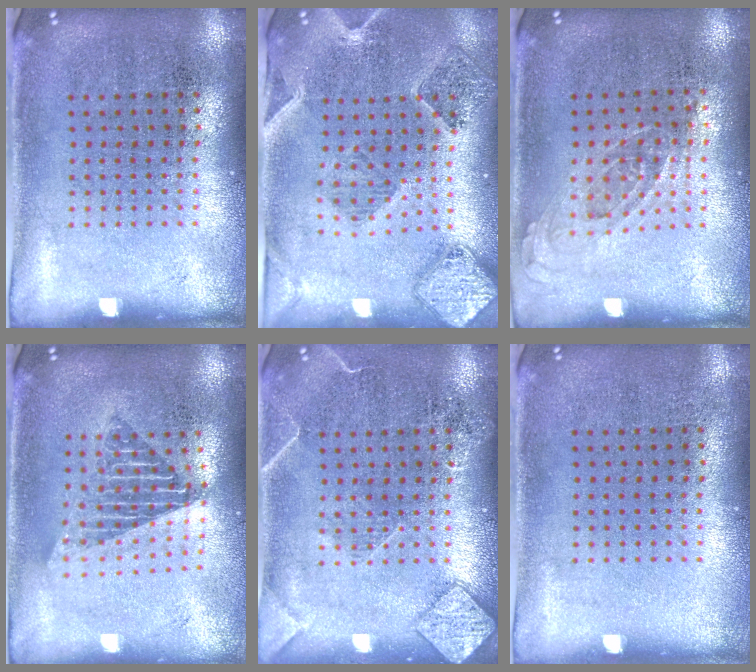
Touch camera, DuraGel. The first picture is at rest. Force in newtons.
{"total": 1.6, "press": 1.5, "slide": 0.4}
{"total": 0.8, "press": 0.8, "slide": 0.3}
{"total": 1.7, "press": 1.3, "slide": 1.0}
{"total": 2.3, "press": 2.3, "slide": 0.3}
{"total": 0.0}